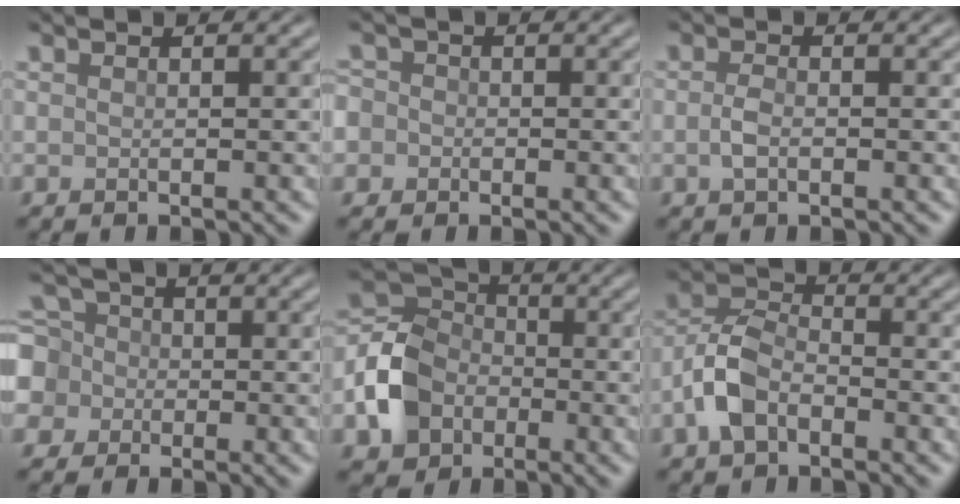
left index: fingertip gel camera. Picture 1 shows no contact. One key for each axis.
{"total": 3.4, "fx": -0.5, "fy": 3.2, "fz": 1.1, "tx": -0.013, "ty": 0.018, "tz": -0.039}
{"total": 1.5, "fx": -0.4, "fy": 0.8, "fz": 1.2, "tx": -0.028, "ty": -0.001, "tz": -0.011}
{"total": 6.9, "fx": -1.1, "fy": 6.4, "fz": 2.4, "tx": -0.064, "ty": 0.018, "tz": -0.056}
{"total": 5.7, "fx": -2.2, "fy": 4.6, "fz": 2.5, "tx": -0.052, "ty": 0.007, "tz": -0.061}
{"total": 4.4, "fx": -2.1, "fy": 2.6, "fz": 2.9, "tx": -0.059, "ty": 0.011, "tz": -0.051}